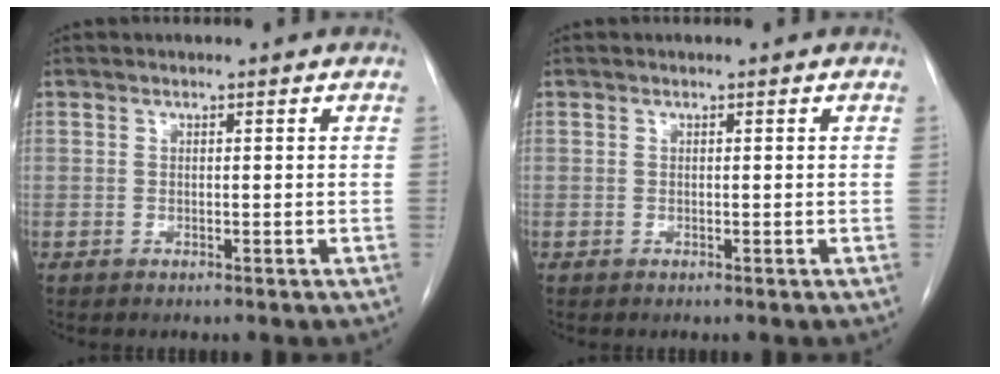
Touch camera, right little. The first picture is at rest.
{"total": 0.0}